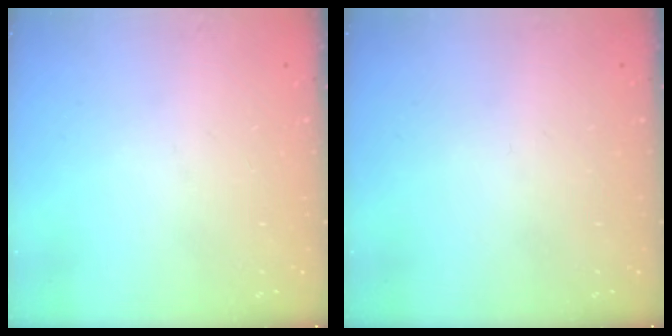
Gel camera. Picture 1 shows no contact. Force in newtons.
{"total": 0.0}